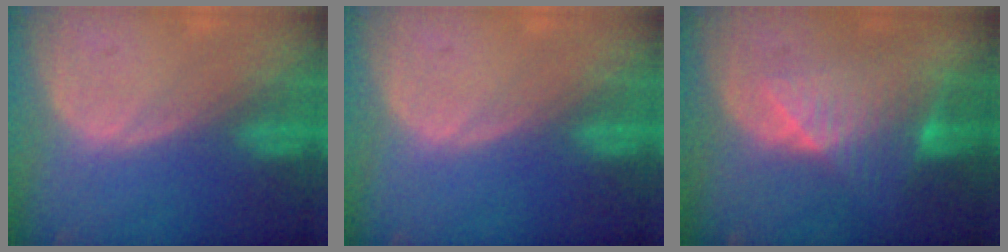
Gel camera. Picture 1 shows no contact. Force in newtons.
{"total": 0.0}
{"total": 7.9, "press": 6.9, "slide": 3.8}